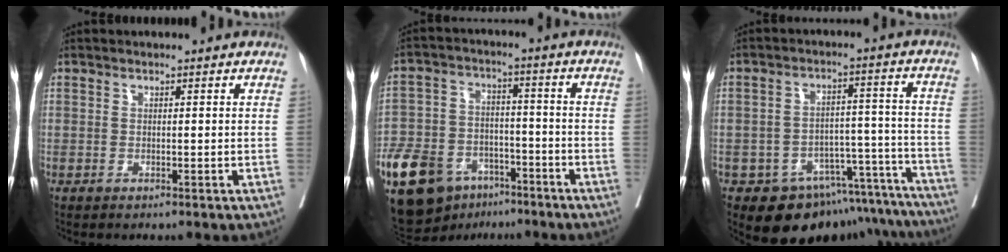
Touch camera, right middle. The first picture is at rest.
{"total": 18.8, "force": [-11.8, 10.9, 9.9], "torque": [-0.229, 0.004, -0.200]}
{"total": 15.0, "force": [-12.7, 7.2, 3.2], "torque": [-0.009, 0.062, -0.159]}